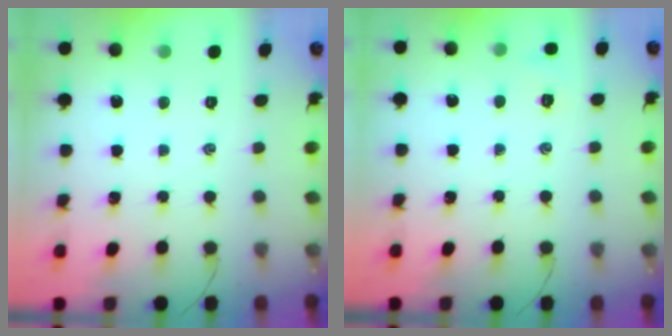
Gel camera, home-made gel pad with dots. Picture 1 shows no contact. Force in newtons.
{"total": 5.1, "press": 5.0, "slide": 1.2}